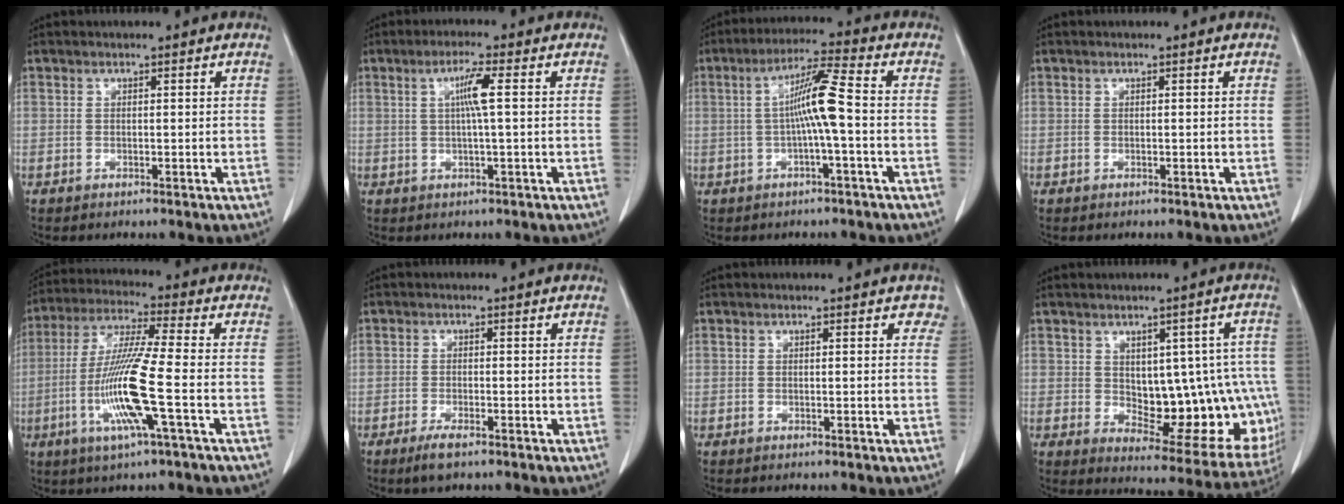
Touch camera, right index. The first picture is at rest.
{"total": 4.1, "force": [0.7, -0.3, 4.1], "torque": [-0.077, 0.004, 0.013]}
{"total": 7.4, "force": [-0.3, -0.4, 7.4], "torque": [-0.132, 0.015, -0.006]}
{"total": 0.0}
{"total": 12.7, "force": [-3.3, -0.4, 12.3], "torque": [-0.250, -0.013, -0.070]}
{"total": 2.8, "force": [-1.9, 0.5, 2.0], "torque": [-0.043, -0.005, -0.036]}
{"total": 1.9, "force": [1.2, 1.0, 1.0], "torque": [0.002, 0.003, 0.001]}
{"total": 15.5, "force": [-0.2, 8.2, 13.2], "torque": [-0.135, 0.016, 0.027]}